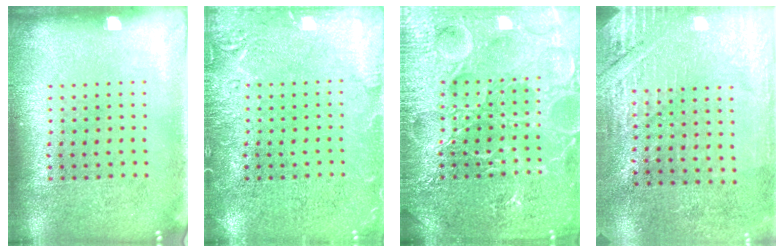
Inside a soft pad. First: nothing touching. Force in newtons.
{"total": 2.7, "press": 2.7, "slide": 0.5}
{"total": 7.4, "press": 7.3, "slide": 1.0}
{"total": 2.9, "press": 2.7, "slide": 1.1}